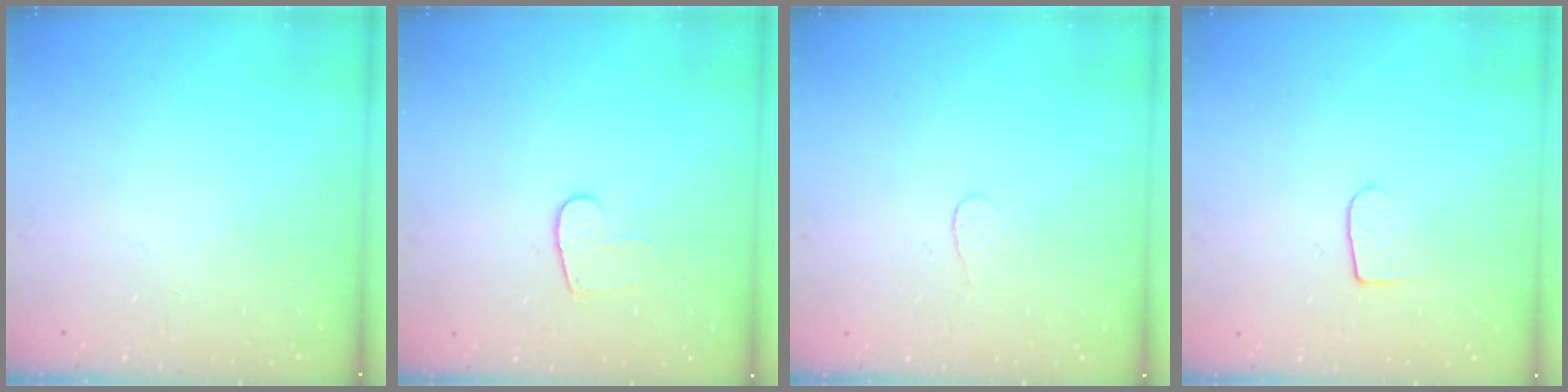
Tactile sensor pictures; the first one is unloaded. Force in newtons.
{"total": 6.4, "press": 6.4, "slide": 0.6}
{"total": 2.7, "press": 2.7, "slide": 0.3}
{"total": 5.8, "press": 5.8, "slide": 0.7}